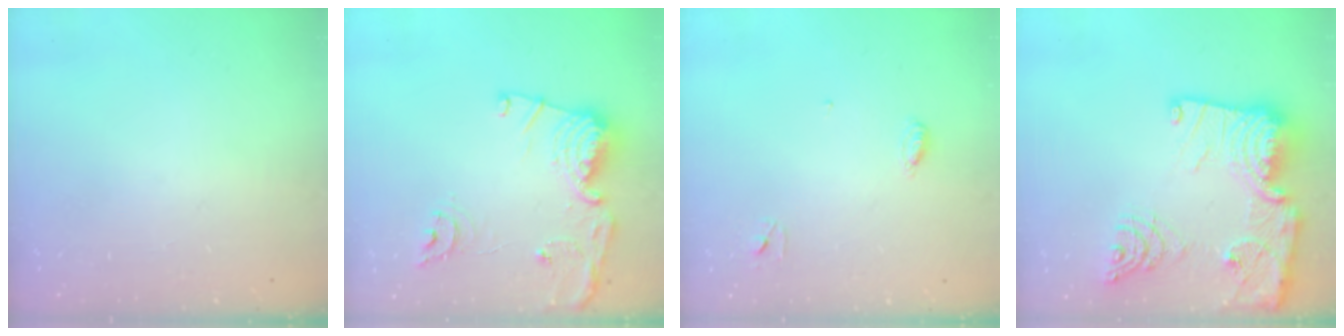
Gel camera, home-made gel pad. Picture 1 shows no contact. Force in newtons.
{"total": 15.1, "press": 15.0, "slide": 1.6}
{"total": 3.4, "press": 3.4, "slide": 0.3}
{"total": 25.2, "press": 25.1, "slide": 2.6}